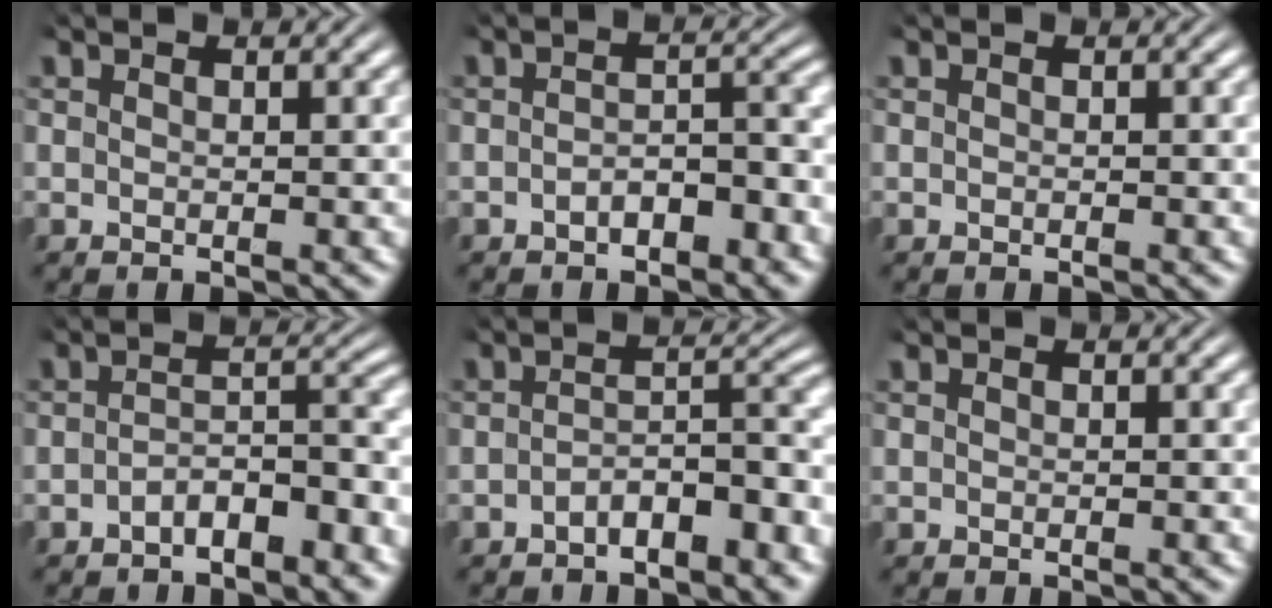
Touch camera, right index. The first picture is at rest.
{"total": 3.1, "force": [-2.2, 1.1, 1.9], "torque": [-0.019, -0.002, -0.035]}
{"total": 0.0}
{"total": 4.1, "force": [-3.3, 1.2, 2.0], "torque": [-0.019, -0.006, -0.051]}
{"total": 4.4, "force": [-3.4, 1.2, 2.5], "torque": [-0.025, -0.007, -0.051]}
{"total": 0.0}